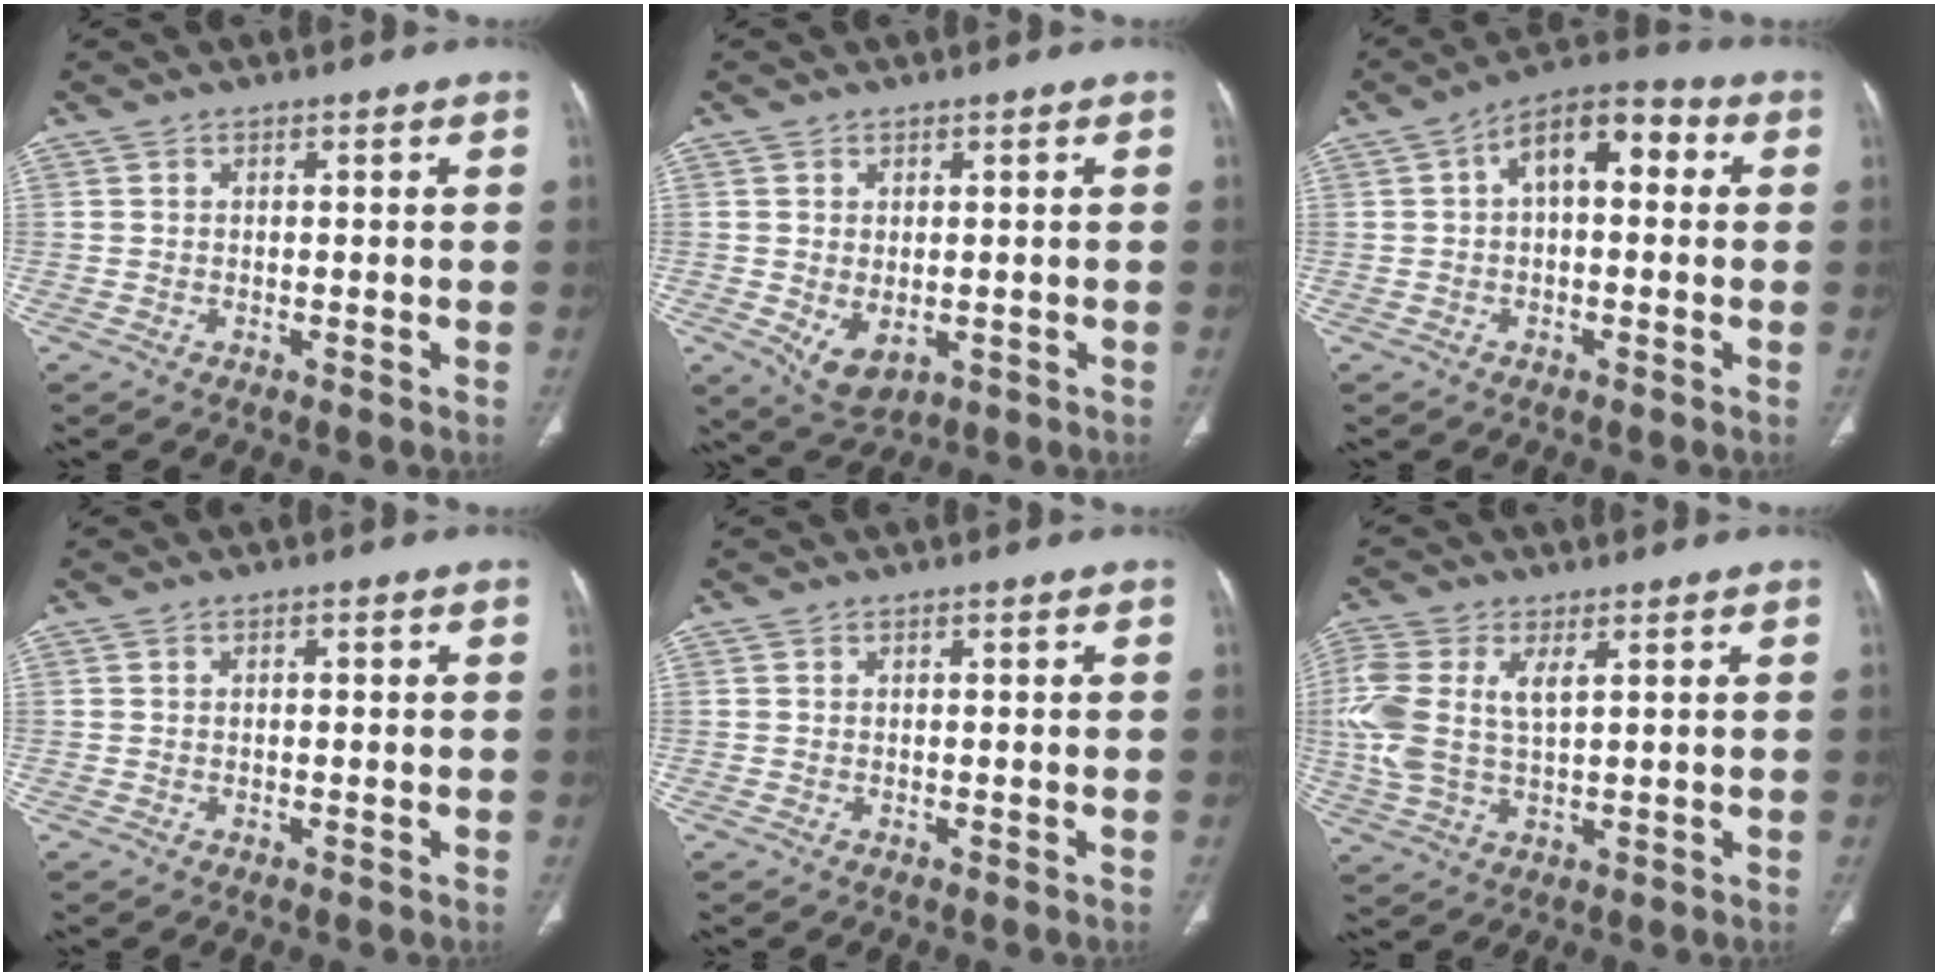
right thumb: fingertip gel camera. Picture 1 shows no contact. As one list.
[{"total": 5.4, "force": [-0.9, 3.5, 4.1], "torque": [-0.063, -0.011, 0.004]}, {"total": 10.4, "force": [1.9, 5.6, 8.6], "torque": [-0.114, 0.035, 0.018]}, {"total": 0.8, "force": [0.1, 0.3, 0.7], "torque": [-0.015, 0.003, 0.003]}, {"total": 0.0}, {"total": 11.1, "force": [2.6, 5.8, 9.1], "torque": [-0.229, 0.009, 0.057]}]